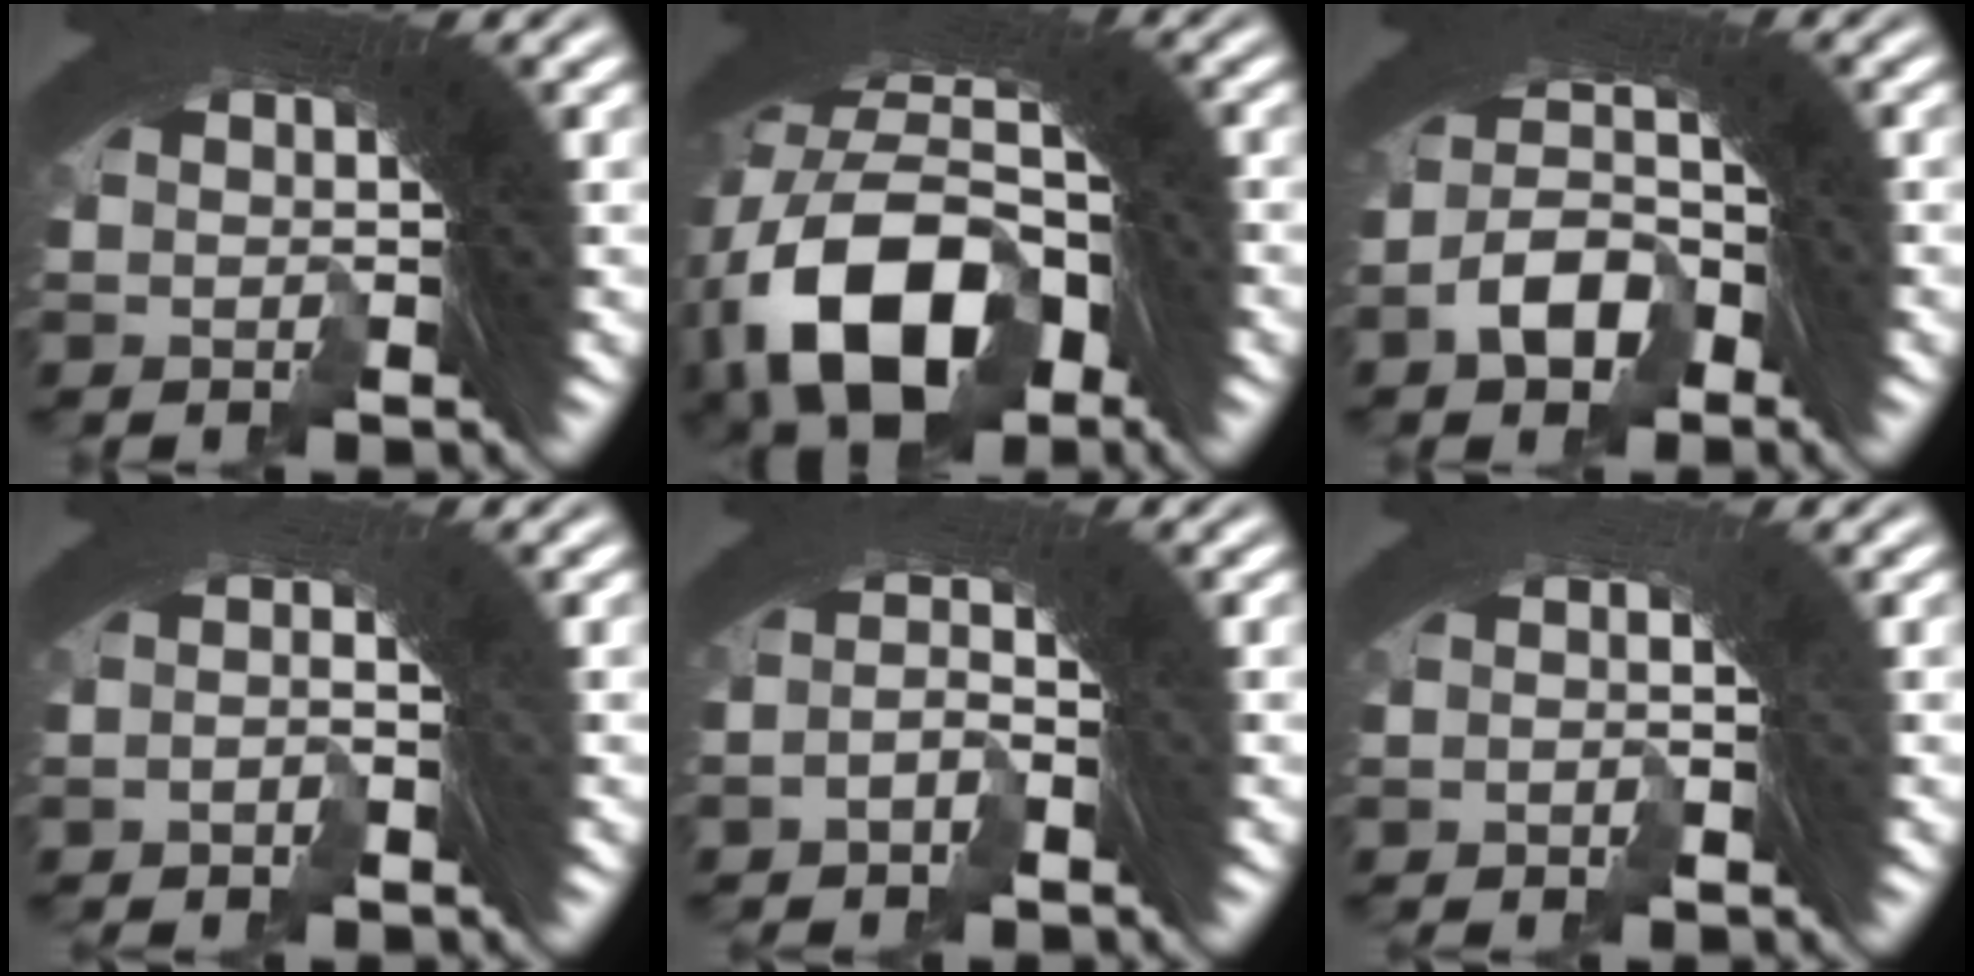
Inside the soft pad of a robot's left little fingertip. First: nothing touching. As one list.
[{"total": 11.9, "force": [-3.7, 8.0, 8.0], "torque": [-0.147, -0.029, -0.058]}, {"total": 4.5, "force": [-2.6, 3.3, 1.6], "torque": [-0.026, -0.004, -0.055]}, {"total": 2.2, "force": [-2.0, -0.4, -0.8], "torque": [0.032, 0.008, -0.038]}, {"total": 2.7, "force": [-2.6, 0.7, -0.1], "torque": [0.030, 0.011, -0.054]}, {"total": 2.6, "force": [-2.0, -0.8, -1.5], "torque": [0.033, -0.001, -0.033]}]